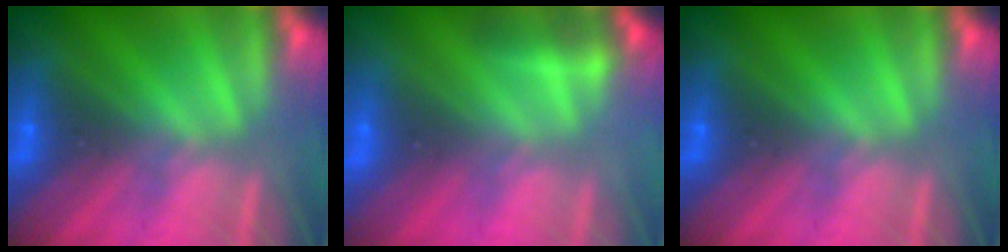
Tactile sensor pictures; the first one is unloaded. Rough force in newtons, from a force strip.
{"total": 2.5}
{"total": 0.0}